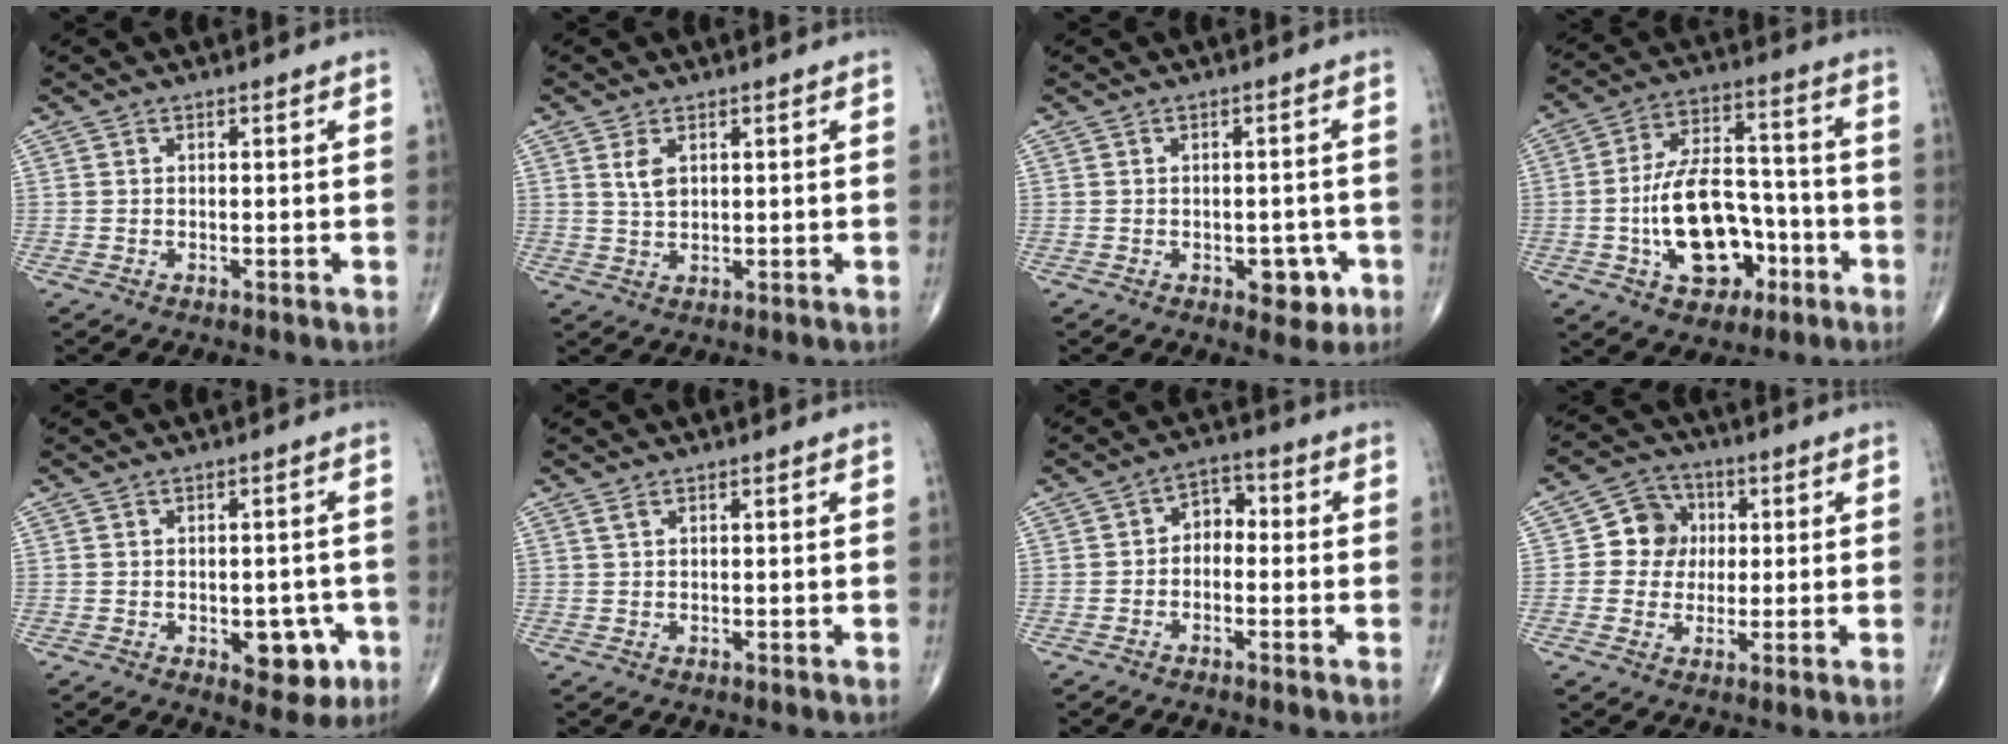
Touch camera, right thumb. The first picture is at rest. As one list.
[{"total": 3.1, "force": [1.2, 1.8, 2.3], "torque": [-0.042, -0.005, 0.028]}, {"total": 4.9, "force": [-2.0, 2.9, 3.5], "torque": [-0.016, 0.010, -0.021]}, {"total": 16.3, "force": [-5.0, 9.9, 12.0], "torque": [-0.178, 0.049, -0.079]}, {"total": 7.4, "force": [-2.5, 4.1, 5.6], "torque": [-0.036, 0.012, -0.023]}, {"total": 0.8, "force": [0.5, 0.2, 0.5], "torque": [-0.012, 0.005, 0.012]}, {"total": 4.4, "force": [-0.7, 3.2, 2.9], "torque": [-0.026, 0.025, -0.028]}, {"total": 7.6, "force": [0.9, 6.9, 3.0], "torque": [-0.009, 0.008, 0.005]}]